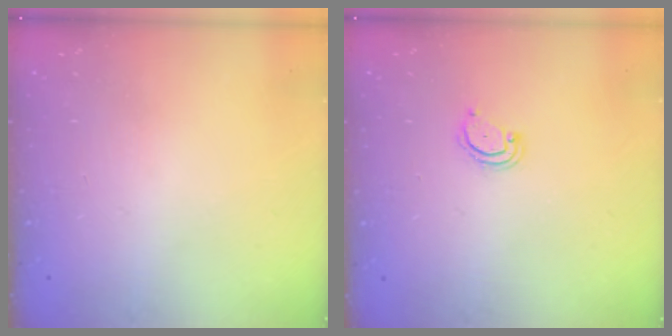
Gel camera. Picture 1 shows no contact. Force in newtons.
{"total": 2.5, "press": 2.5, "slide": 0.2}